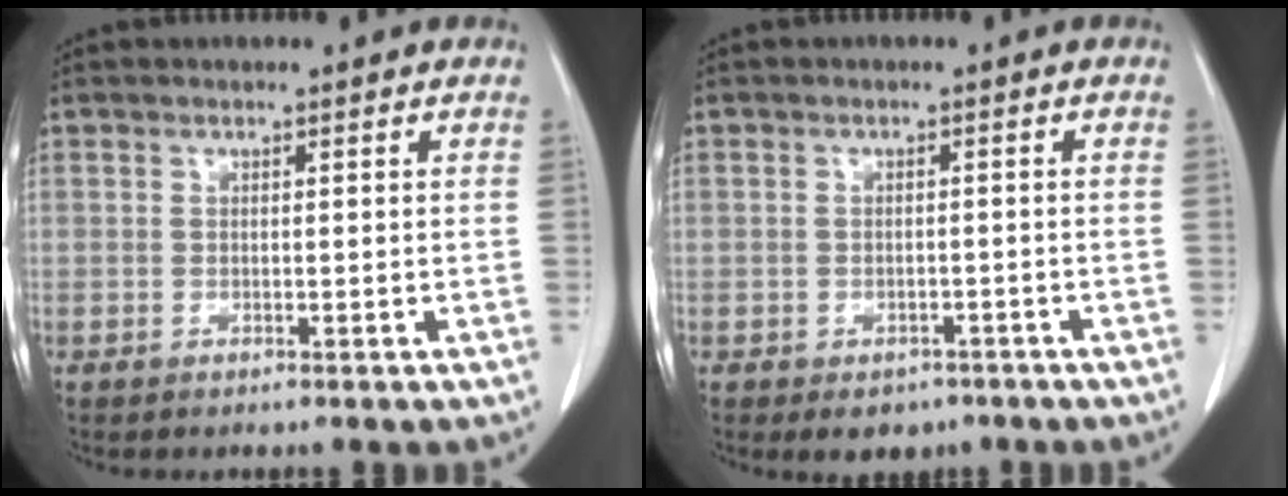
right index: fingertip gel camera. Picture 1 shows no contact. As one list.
[{"total": 3.6, "force": [-2.4, 2.5, 1.0], "torque": [-0.005, 0.005, -0.023]}]